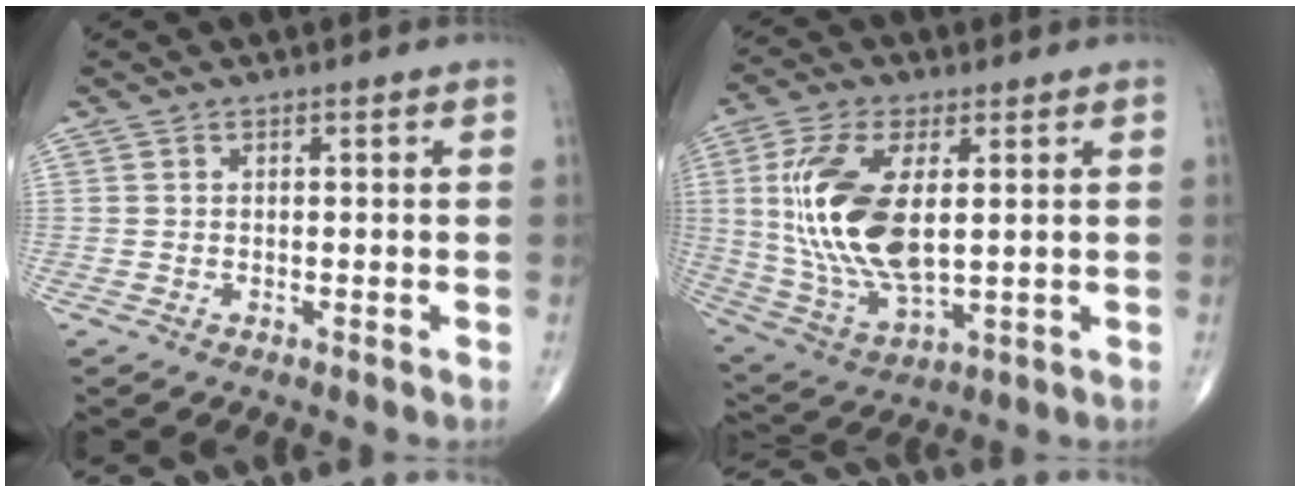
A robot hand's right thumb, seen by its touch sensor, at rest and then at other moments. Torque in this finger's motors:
{"motor_torque": [0.98, 3.13, 2.22, 0.55, 0.73]}